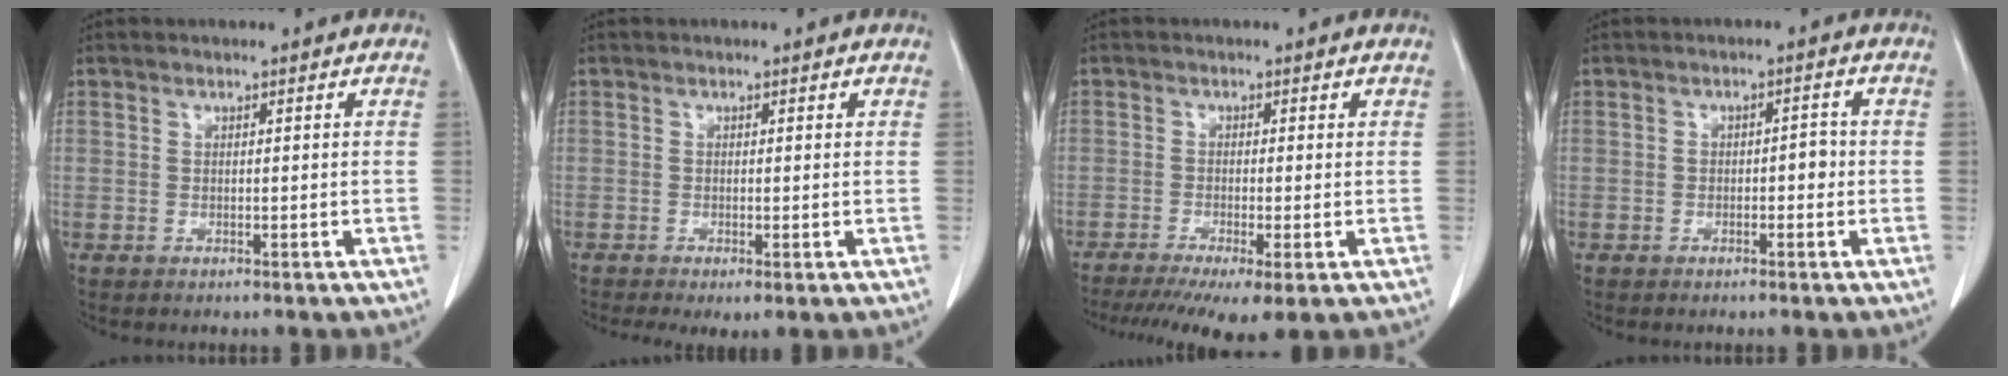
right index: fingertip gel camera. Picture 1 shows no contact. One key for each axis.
{"total": 2.7, "fx": -0.9, "fy": 1.1, "fz": 2.3, "tx": -0.037, "ty": -0.007, "tz": -0.013}
{"total": 8.8, "fx": -5.6, "fy": 1.5, "fz": 6.6, "tx": -0.105, "ty": -0.017, "tz": -0.093}
{"total": 2.1, "fx": -0.4, "fy": 1.0, "fz": 1.8, "tx": -0.022, "ty": 0.009, "tz": -0.006}